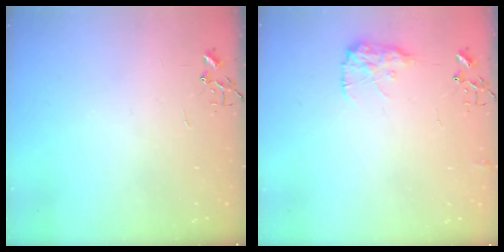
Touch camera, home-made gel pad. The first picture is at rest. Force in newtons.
{"total": 9.8, "press": 9.8, "slide": 0.2}